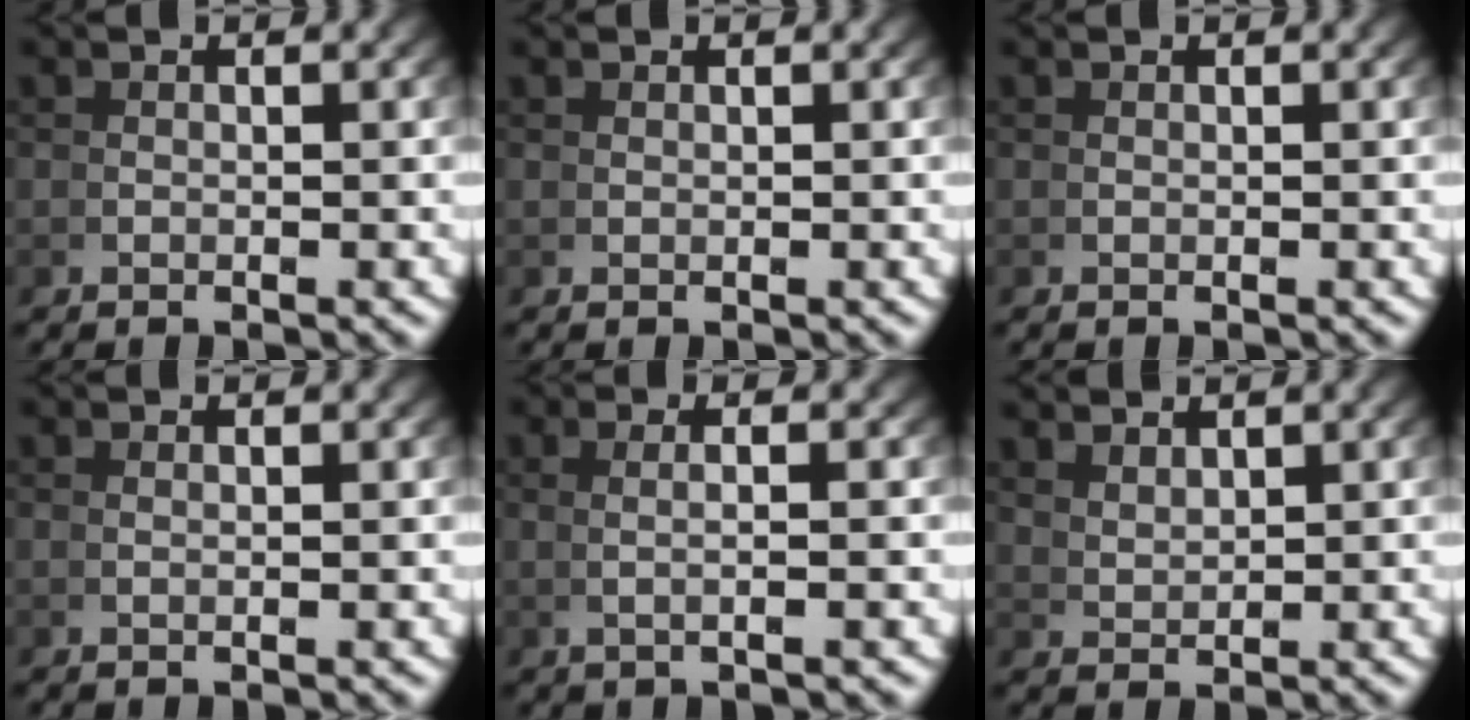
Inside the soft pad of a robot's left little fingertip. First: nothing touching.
{"total": 0.9, "force": [0.5, -0.6, -0.2], "torque": [0.007, 0.000, 0.012]}
{"total": 0.0}
{"total": 0.6, "force": [0.4, -0.5, 0.1], "torque": [-0.001, 0.000, 0.008]}
{"total": 1.8, "force": [0.4, -0.7, 1.6], "torque": [-0.029, 0.006, 0.011]}
{"total": 2.3, "force": [2.2, -0.3, 0.4], "torque": [-0.003, -0.005, 0.055]}